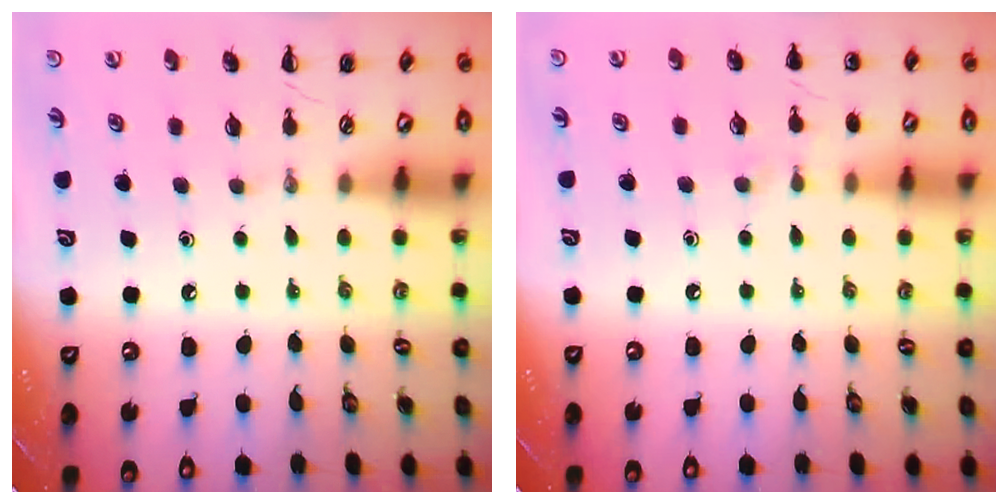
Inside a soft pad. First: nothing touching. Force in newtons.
{"total": 5.0, "press": 4.7, "slide": 1.6}